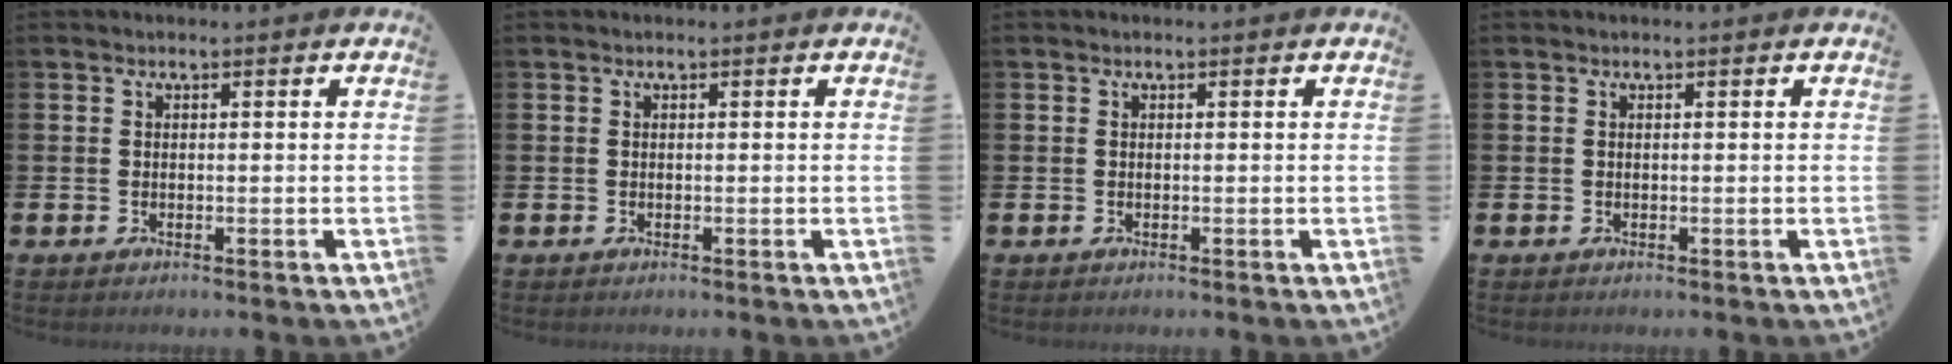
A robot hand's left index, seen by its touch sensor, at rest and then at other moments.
{"total": 0.0}
{"total": 0.0}
{"total": 0.0}